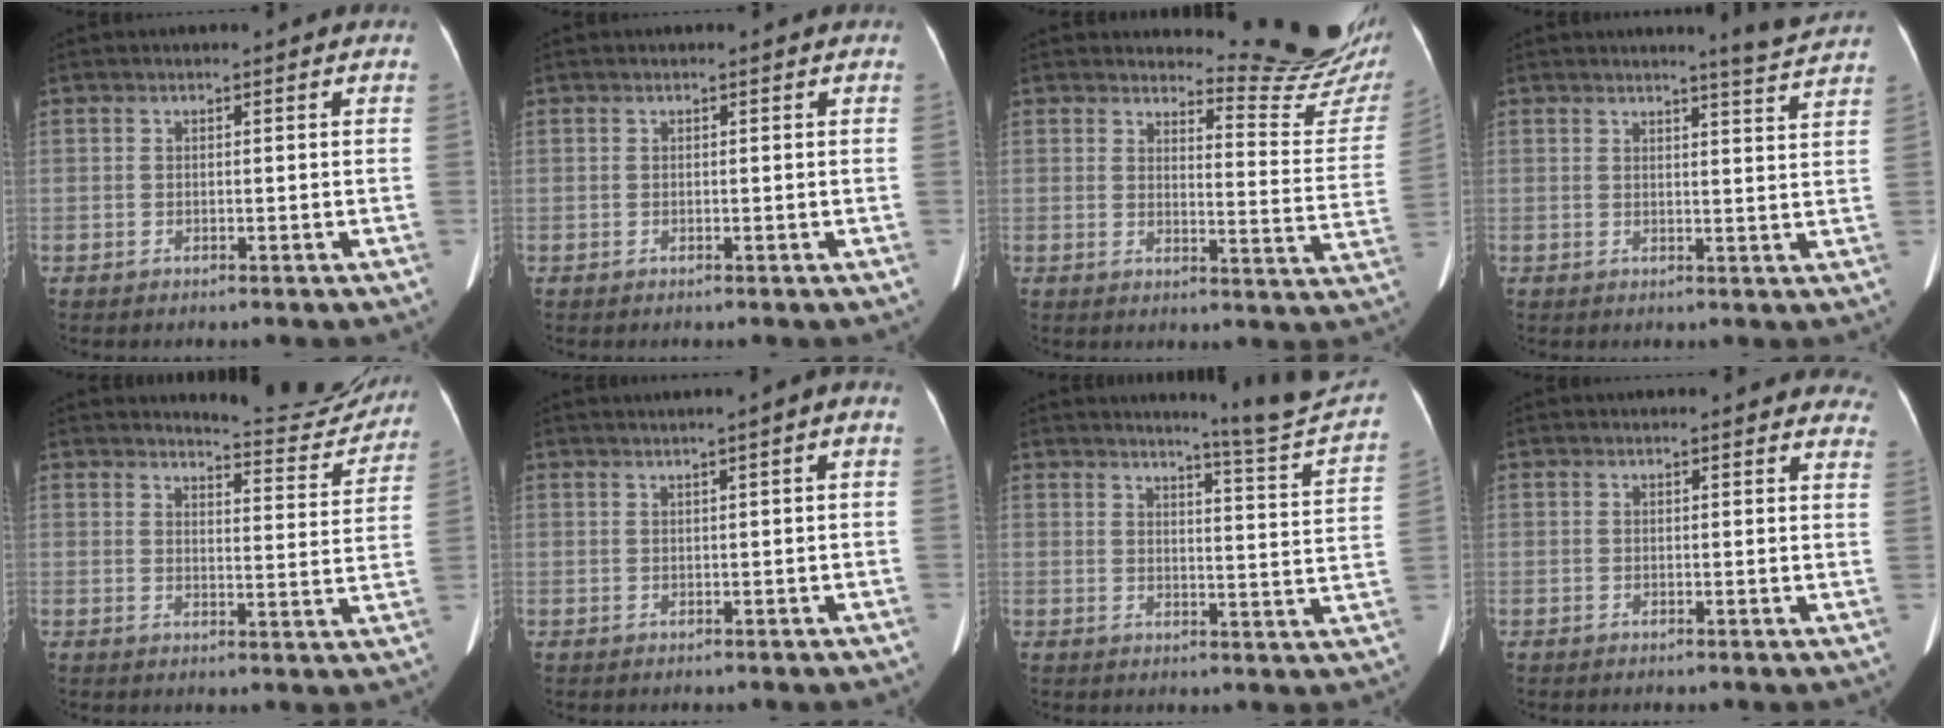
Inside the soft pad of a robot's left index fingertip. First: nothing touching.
{"total": 0.0}
{"total": 13.1, "force": [12.9, 0.0, 2.3], "torque": [-0.019, -0.132, 0.132]}
{"total": 4.5, "force": [4.1, -1.3, 1.0], "torque": [-0.023, -0.038, 0.038]}
{"total": 9.1, "force": [9.1, 0.9, 0.7], "torque": [0.002, -0.048, 0.099]}
{"total": 2.5, "force": [0.6, -0.2, 2.4], "torque": [-0.039, -0.008, 0.009]}
{"total": 10.9, "force": [10.3, -2.0, 2.8], "torque": [-0.043, -0.085, 0.118]}
{"total": 8.8, "force": [7.9, 2.2, 3.2], "torque": [-0.005, -0.019, 0.062]}